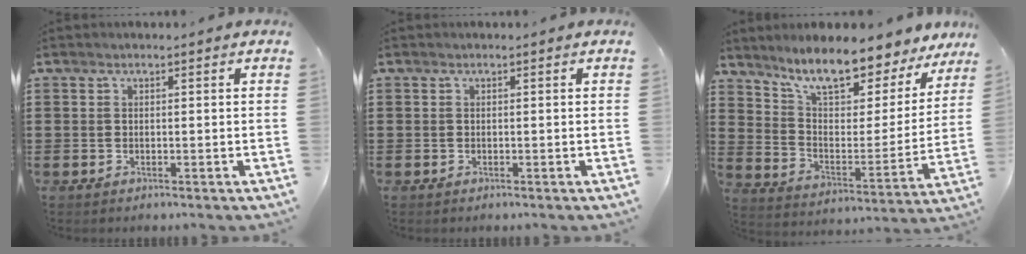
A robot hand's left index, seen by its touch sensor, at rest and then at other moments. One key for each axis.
{"total": 0.0}
{"total": 10.0, "fx": 8.7, "fy": 1.7, "fz": 4.5, "tx": -0.103, "ty": -0.067, "tz": 0.147}